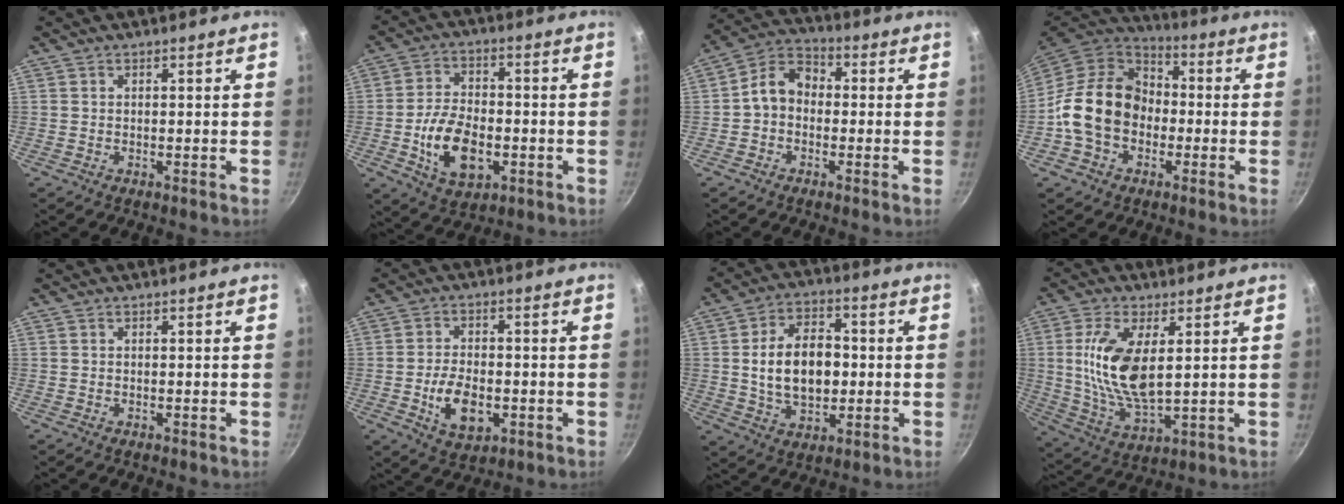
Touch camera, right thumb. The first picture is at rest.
{"total": 12.6, "force": [-3.2, 7.6, 9.5], "torque": [-0.154, 0.013, -0.052]}
{"total": 7.7, "force": [-0.7, 6.0, 4.8], "torque": [-0.061, 0.031, -0.034]}
{"total": 17.7, "force": [-2.3, 13.7, 10.9], "torque": [-0.159, 0.042, -0.055]}
{"total": 0.0}
{"total": 9.2, "force": [-2.3, 5.5, 7.0], "torque": [-0.107, 0.006, -0.033]}
{"total": 14.0, "force": [0.1, 9.1, 10.7], "torque": [-0.153, 0.012, 0.003]}
{"total": 14.3, "force": [2.6, 6.5, 12.4], "torque": [-0.243, -0.016, 0.055]}